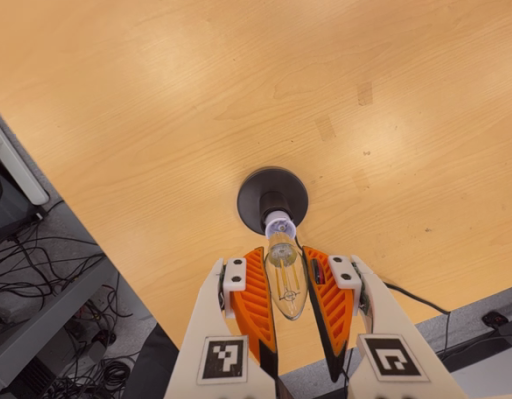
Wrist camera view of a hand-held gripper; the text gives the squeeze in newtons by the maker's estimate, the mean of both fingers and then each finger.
{"total": 11.2, "left": 11.4, "right": 11.0}